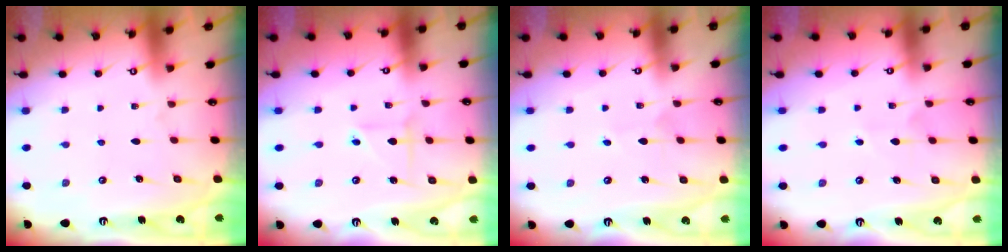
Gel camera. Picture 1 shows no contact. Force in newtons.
{"total": 2.7, "press": 2.7, "slide": 0.3}
{"total": 2.1, "press": 2.1, "slide": 0.1}
{"total": 4.3, "press": 4.3, "slide": 0.5}